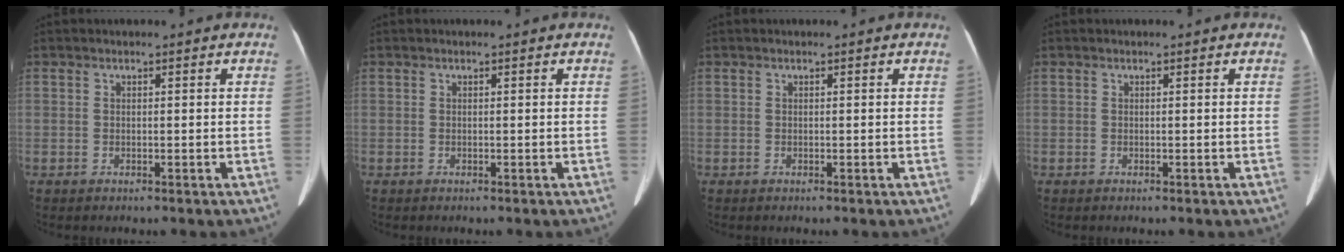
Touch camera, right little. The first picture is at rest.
{"total": 0.0}
{"total": 0.0}
{"total": 0.0}